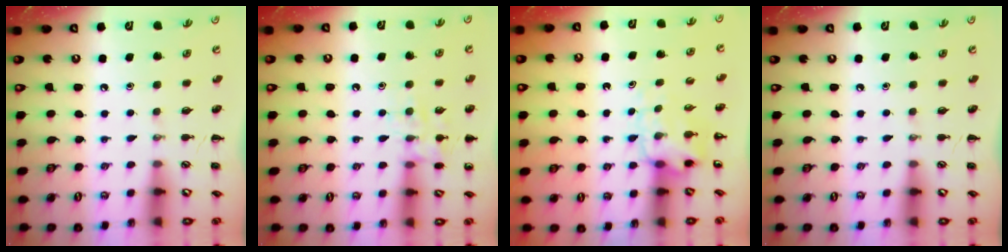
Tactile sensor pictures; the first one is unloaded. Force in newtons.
{"total": 9.8, "press": 9.7, "slide": 1.2}
{"total": 5.6, "press": 5.6, "slide": 0.4}
{"total": 0.0}